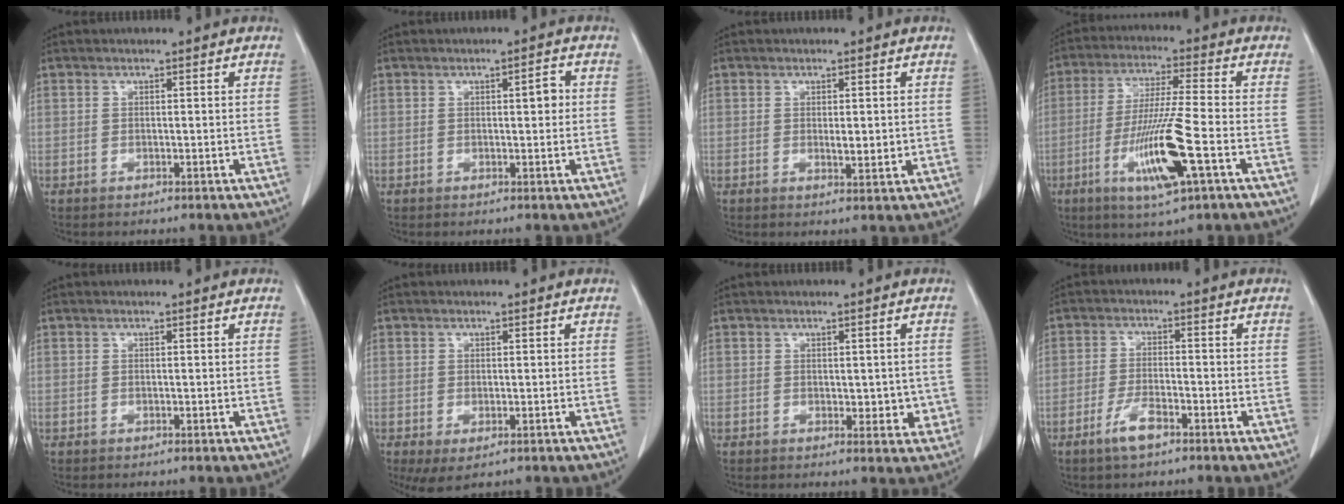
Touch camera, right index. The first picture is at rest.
{"total": 2.1, "force": [0.3, 0.6, 2.0], "torque": [-0.028, 0.004, 0.005]}
{"total": 2.3, "force": [0.1, 0.9, 2.1], "torque": [-0.031, -0.005, 0.005]}
{"total": 12.7, "force": [-4.4, 0.1, 11.9], "torque": [-0.234, -0.022, -0.082]}
{"total": 0.0}
{"total": 3.4, "force": [-1.5, 1.5, 2.7], "torque": [-0.038, -0.010, -0.012]}
{"total": 3.3, "force": [-0.1, 2.2, 2.5], "torque": [-0.018, -0.004, 0.004]}
{"total": 4.2, "force": [-2.7, 0.9, 3.1], "torque": [-0.064, -0.002, -0.047]}